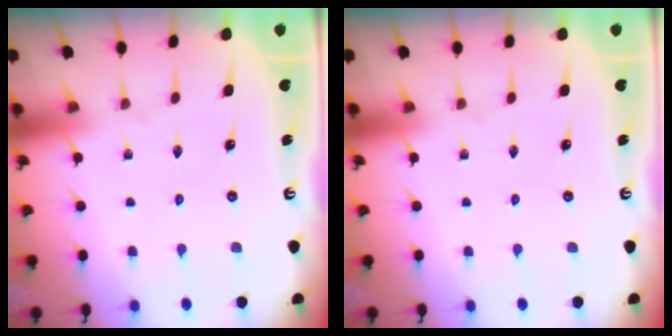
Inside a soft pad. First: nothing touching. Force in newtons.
{"total": 0.0}